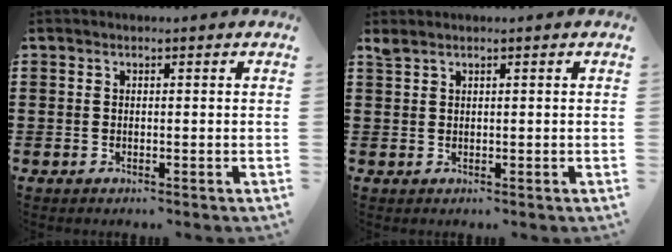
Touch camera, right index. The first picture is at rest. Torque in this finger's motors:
{"motor_torque": [0.05, 0.00, 0.00, 0.01]}